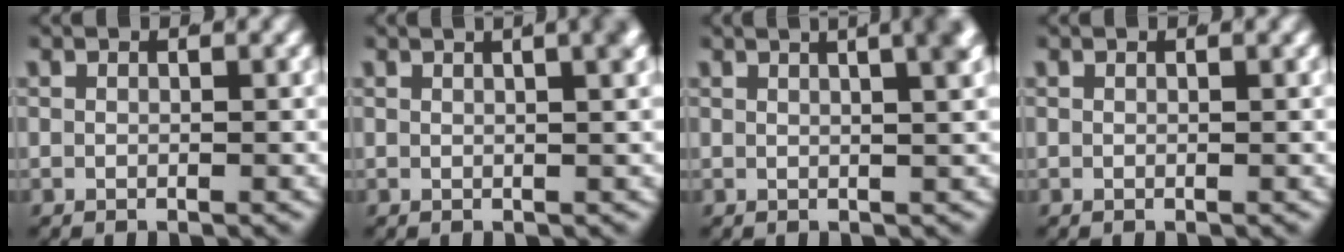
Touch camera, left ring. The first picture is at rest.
{"total": 3.8, "force": [1.7, 0.9, 3.2], "torque": [-0.021, 0.022, 0.019]}
{"total": 6.4, "force": [3.1, 2.0, 5.2], "torque": [-0.046, 0.028, 0.037]}
{"total": 0.0}